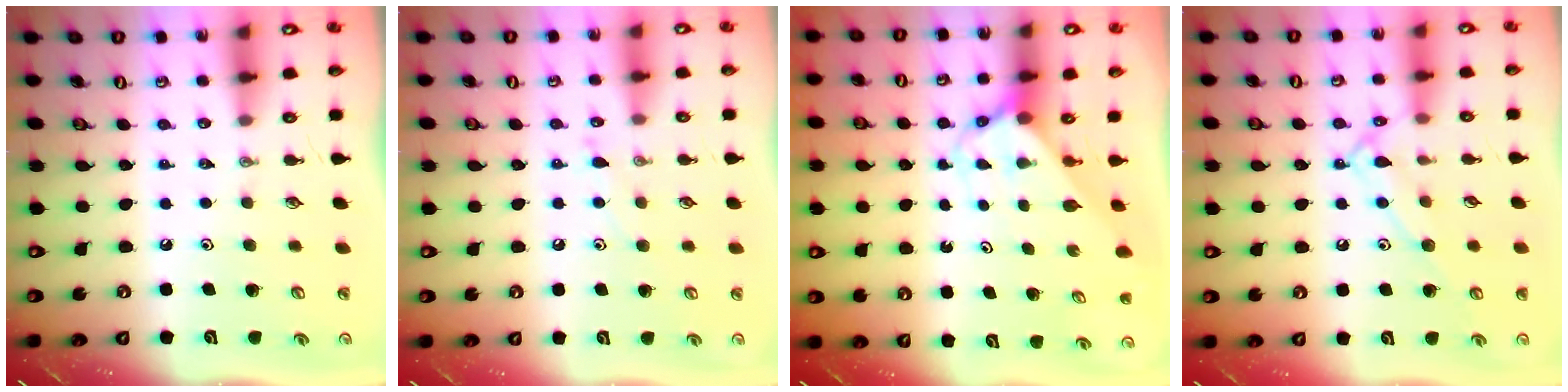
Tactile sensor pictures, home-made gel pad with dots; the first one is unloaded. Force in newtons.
{"total": 7.7, "press": 7.6, "slide": 0.7}
{"total": 2.7, "press": 2.7, "slide": 0.2}
{"total": 11.3, "press": 11.3, "slide": 0.7}